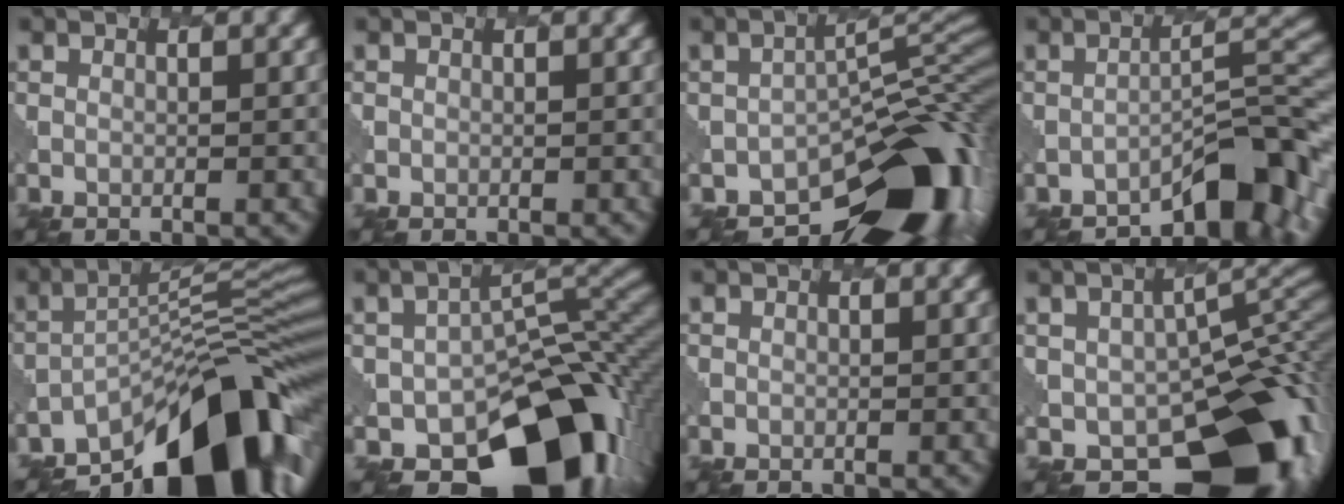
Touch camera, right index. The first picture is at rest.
{"total": 0.8, "force": [0.0, 0.8, 0.1], "torque": [0.001, -0.004, 0.003]}
{"total": 12.9, "force": [-8.2, 5.8, 8.1], "torque": [-0.094, -0.007, -0.127]}
{"total": 7.2, "force": [-5.4, 1.8, 4.4], "torque": [-0.042, 0.017, -0.082]}
{"total": 14.3, "force": [-9.5, 4.6, 9.8], "torque": [-0.133, 0.008, -0.163]}
{"total": 14.0, "force": [-7.4, 8.6, 8.3], "torque": [-0.092, -0.015, -0.122]}
{"total": 0.0}
{"total": 14.5, "force": [-5.7, 8.9, 9.9], "torque": [-0.107, -0.016, -0.086]}